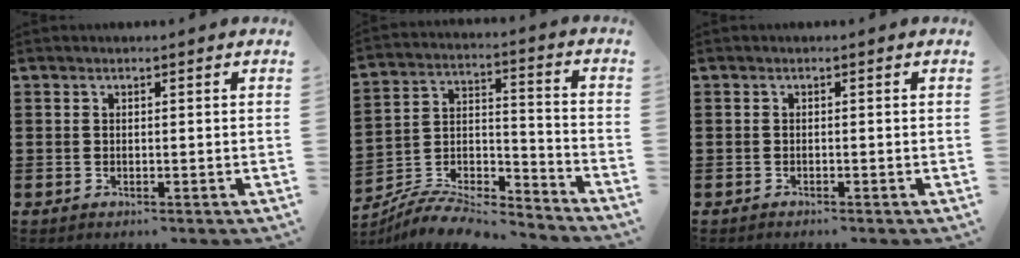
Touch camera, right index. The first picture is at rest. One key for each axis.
{"total": 7.7, "fx": -7.3, "fy": 1.1, "fz": 1.9, "tx": -0.030, "ty": 0.005, "tz": -0.143}
{"total": 0.6, "fx": -0.6, "fy": -0.1, "fz": 0.1, "tx": -0.005, "ty": -0.005, "tz": -0.011}